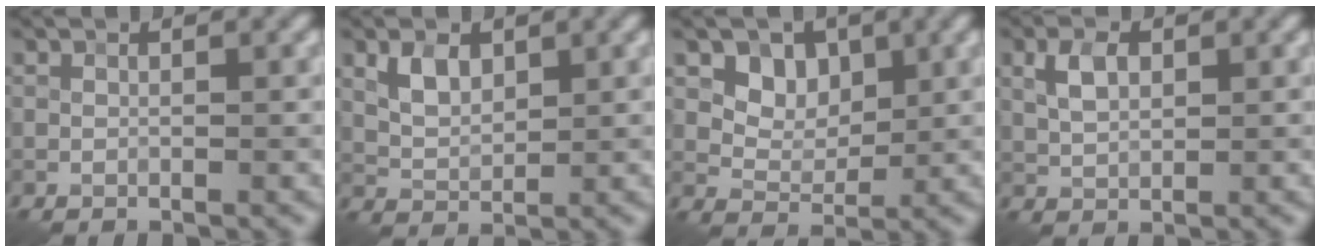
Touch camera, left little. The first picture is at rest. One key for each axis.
{"total": 2.8, "fx": 1.2, "fy": 1.7, "fz": 1.9, "tx": -0.039, "ty": -0.001, "tz": 0.025}
{"total": 3.5, "fx": 1.5, "fy": 2.7, "fz": 1.7, "tx": -0.031, "ty": -0.011, "tz": 0.031}
{"total": 2.8, "fx": 0.8, "fy": 1.7, "fz": 2.0, "tx": -0.042, "ty": 0.004, "tz": 0.016}